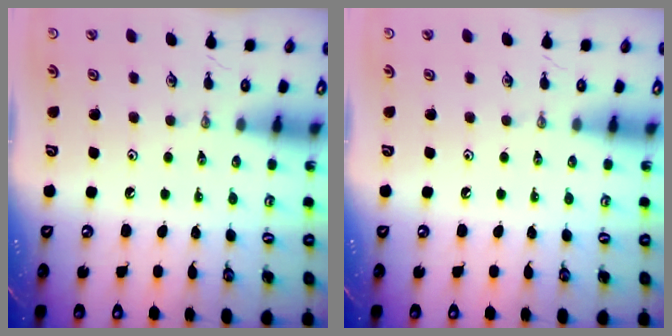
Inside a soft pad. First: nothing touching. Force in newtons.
{"total": 0.0}